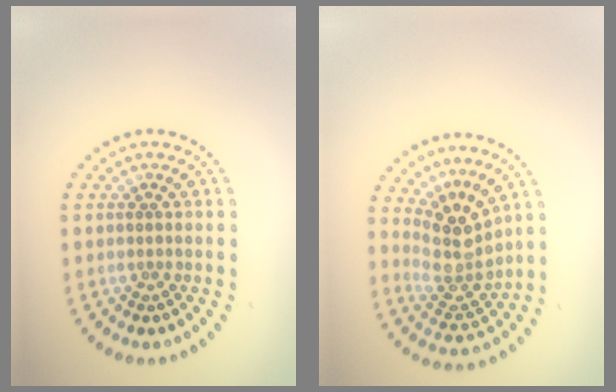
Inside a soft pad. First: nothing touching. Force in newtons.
{"total": 4.0, "press": 2.9, "slide": 2.8}